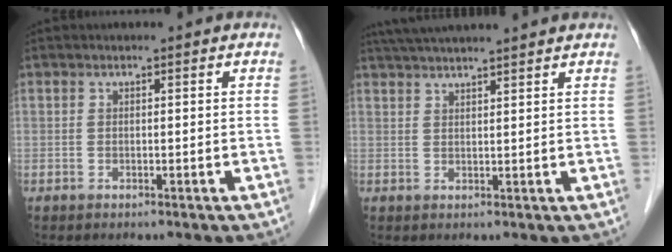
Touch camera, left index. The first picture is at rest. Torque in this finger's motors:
{"motor_torque": [-0.37, -0.83, 0.53, 0.13]}